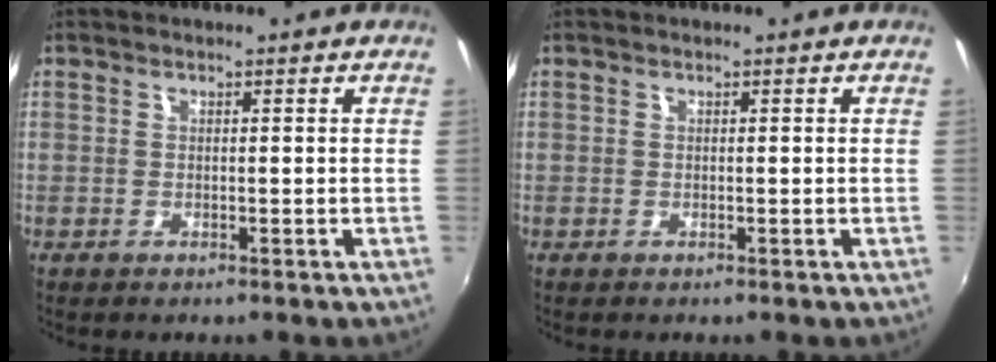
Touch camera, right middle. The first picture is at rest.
{"total": 0.0}